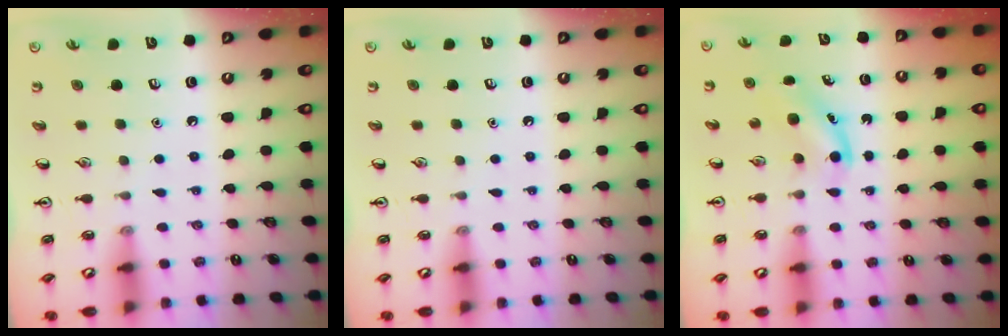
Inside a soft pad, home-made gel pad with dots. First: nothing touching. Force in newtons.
{"total": 0.0}
{"total": 4.1, "press": 3.9, "slide": 1.2}